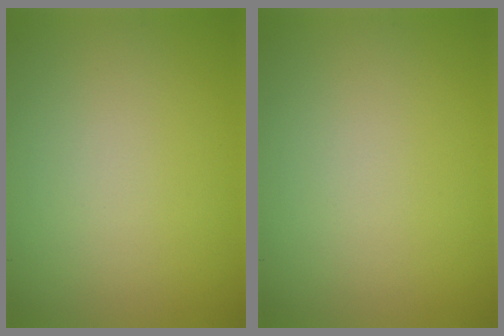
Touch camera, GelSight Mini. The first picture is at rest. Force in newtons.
{"total": 0.0}